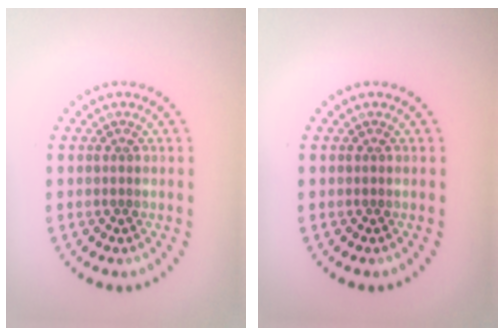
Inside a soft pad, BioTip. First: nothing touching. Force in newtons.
{"total": 0.0}